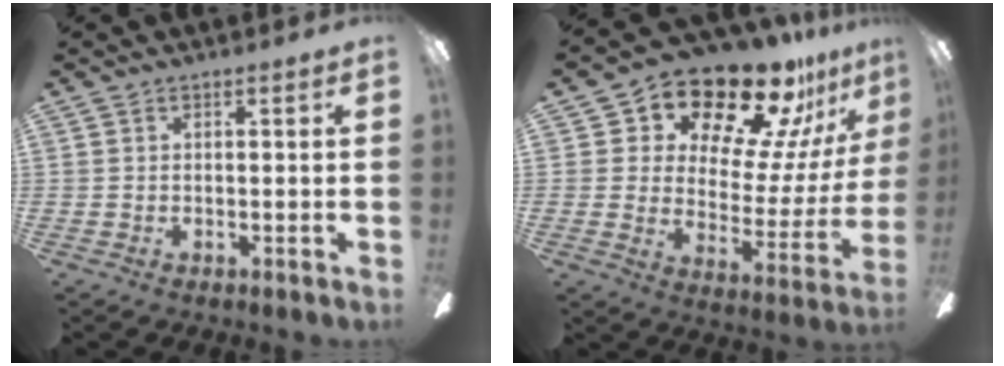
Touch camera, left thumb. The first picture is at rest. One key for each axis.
{"total": 18.2, "fx": 15.0, "fy": 7.1, "fz": 7.6, "tx": -0.120, "ty": -0.121, "tz": 0.250}